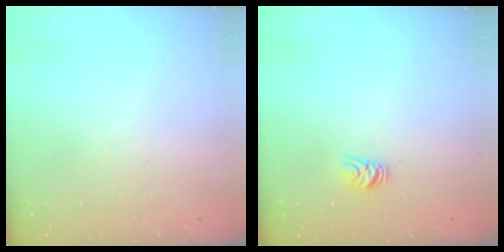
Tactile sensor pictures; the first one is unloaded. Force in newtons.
{"total": 5.8, "press": 5.8, "slide": 0.5}